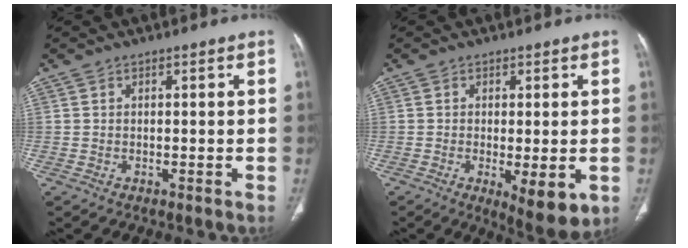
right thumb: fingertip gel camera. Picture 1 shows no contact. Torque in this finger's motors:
{"motor_torque": [-0.33, 0.51, -0.15, 0.04, 0.05]}